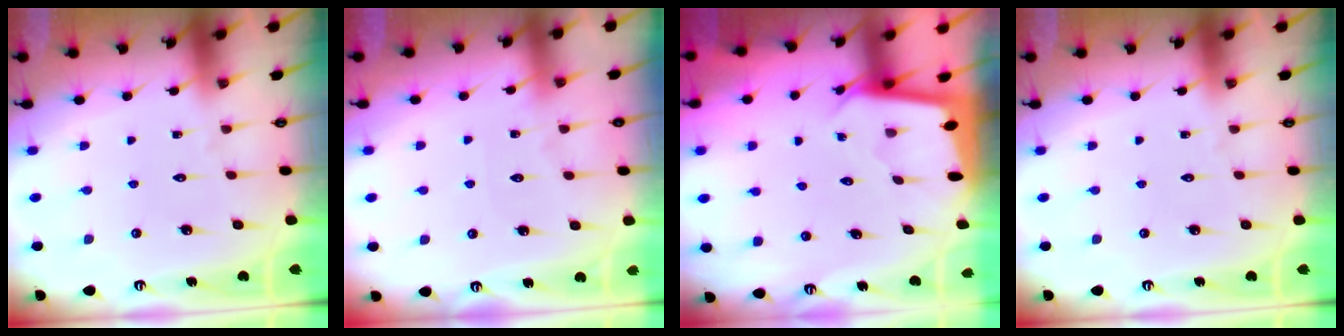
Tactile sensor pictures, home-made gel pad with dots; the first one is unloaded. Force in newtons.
{"total": 5.8, "press": 5.8, "slide": 0.6}
{"total": 2.0, "press": 2.0, "slide": 0.1}
{"total": 0.0}